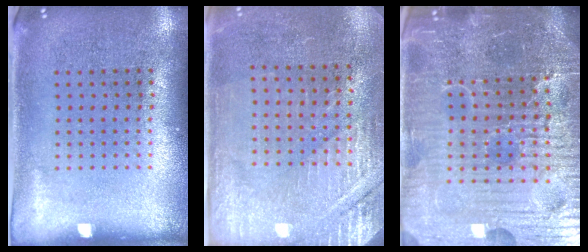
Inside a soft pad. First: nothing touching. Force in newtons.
{"total": 2.9, "press": 2.9, "slide": 0.4}
{"total": 6.8, "press": 6.1, "slide": 3.1}